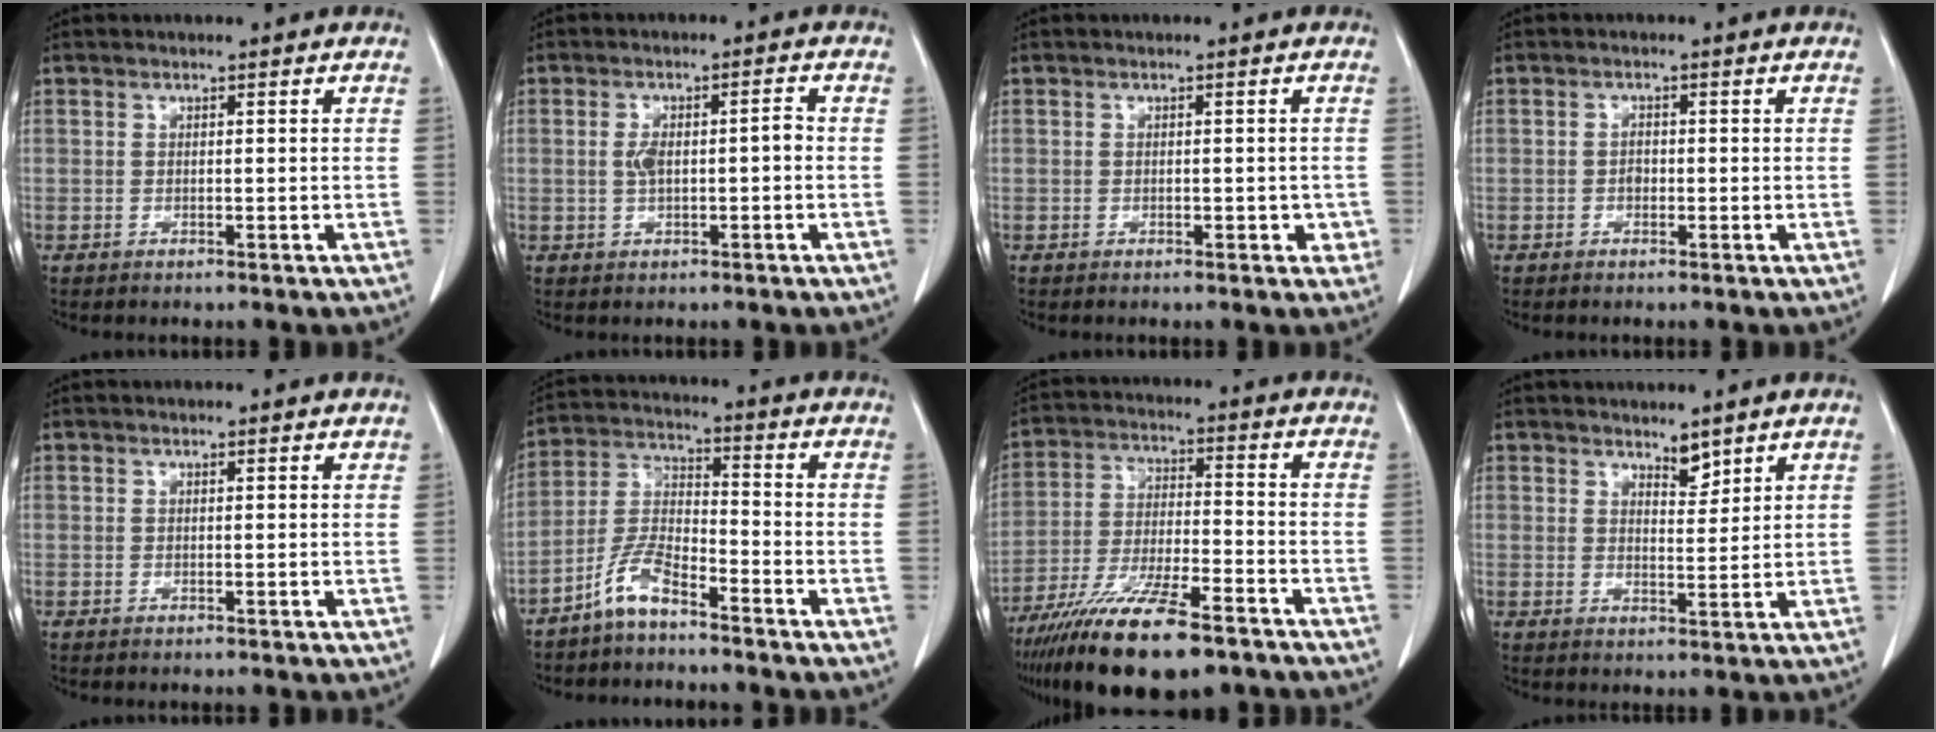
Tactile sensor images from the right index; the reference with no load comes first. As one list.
[{"total": 4.0, "force": [-0.2, 1.5, 3.8], "torque": [-0.075, 0.016, 0.000]}, {"total": 1.8, "force": [-0.5, 1.2, 1.1], "torque": [-0.005, 0.007, -0.004]}, {"total": 1.1, "force": [-0.3, 0.7, 0.7], "torque": [-0.009, 0.005, -0.004]}, {"total": 0.5, "force": [0.5, 0.2, 0.1], "torque": [-0.005, 0.001, 0.002]}, {"total": 6.9, "force": [-5.2, 1.6, 4.3], "torque": [-0.103, -0.003, -0.109]}, {"total": 17.8, "force": [-12.8, 3.4, 11.9], "torque": [-0.215, -0.034, -0.221]}, {"total": 2.7, "force": [2.3, 0.9, 1.0], "torque": [-0.016, -0.009, 0.042]}]